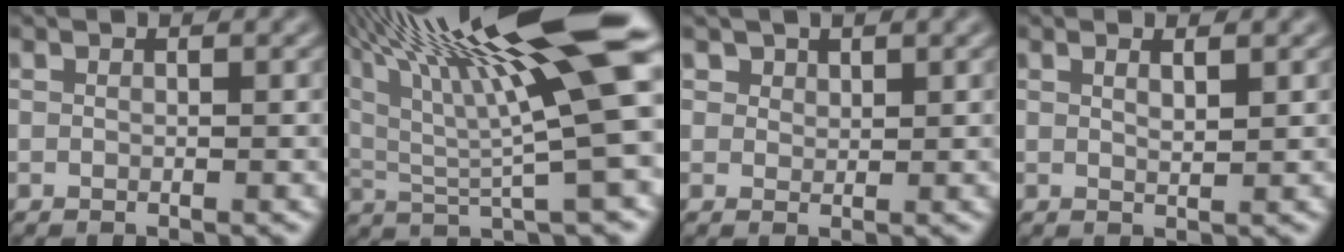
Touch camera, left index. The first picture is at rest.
{"total": 17.8, "force": [8.2, 3.9, 15.3], "torque": [-0.269, 0.026, 0.145]}
{"total": 1.4, "force": [1.0, 0.8, 0.3], "torque": [-0.009, -0.004, 0.019]}
{"total": 1.3, "force": [0.7, 0.3, 1.0], "torque": [-0.013, 0.001, 0.010]}